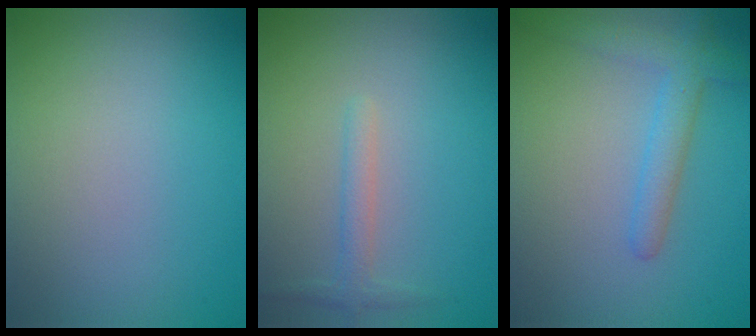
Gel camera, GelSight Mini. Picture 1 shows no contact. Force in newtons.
{"total": 1.5, "press": 1.5, "slide": 0.0}
{"total": 2.9, "press": 2.9, "slide": 0.1}